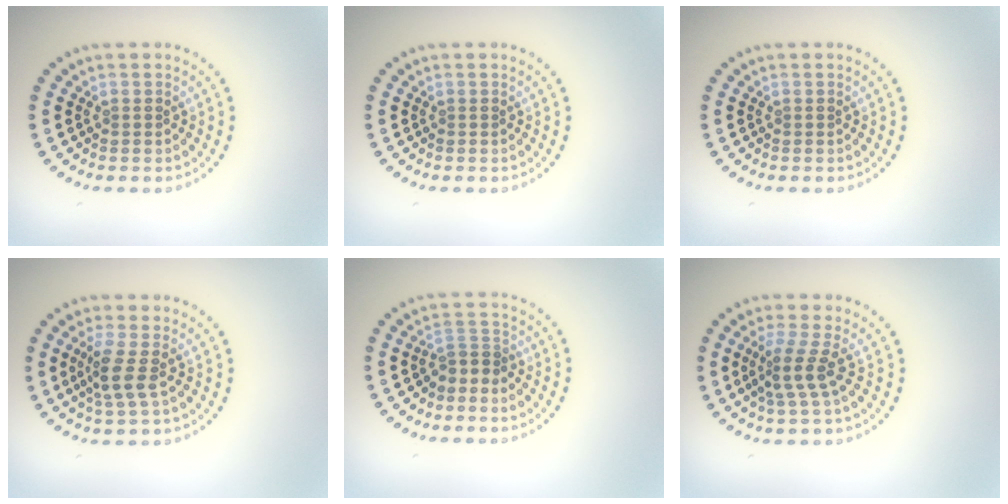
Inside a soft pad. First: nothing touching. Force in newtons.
{"total": 0.0}
{"total": 0.0}
{"total": 2.7, "press": 2.1, "slide": 1.6}
{"total": 1.8, "press": 1.2, "slide": 1.4}
{"total": 2.8, "press": 1.9, "slide": 2.0}